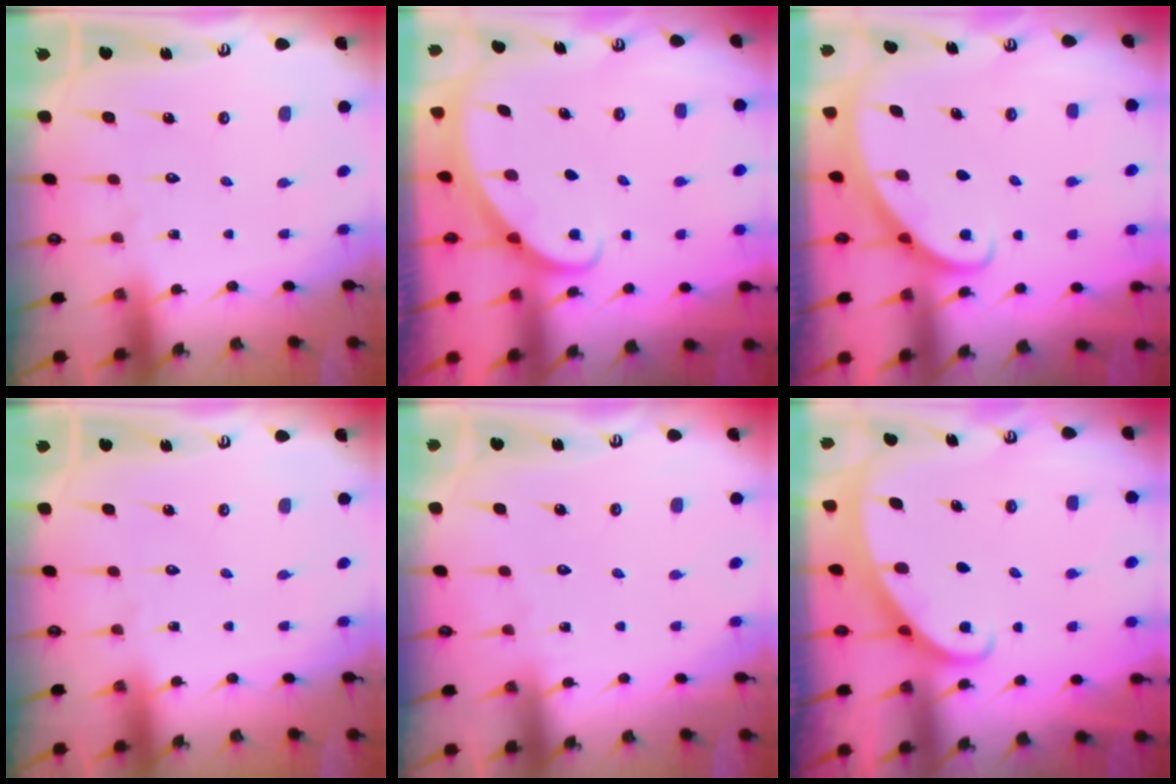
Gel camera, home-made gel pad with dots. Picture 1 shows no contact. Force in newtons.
{"total": 2.3, "press": 2.3, "slide": 0.1}
{"total": 2.9, "press": 2.9, "slide": 0.2}
{"total": 0.0}
{"total": 1.5, "press": 1.5, "slide": 0.3}
{"total": 2.0, "press": 2.0, "slide": 0.3}